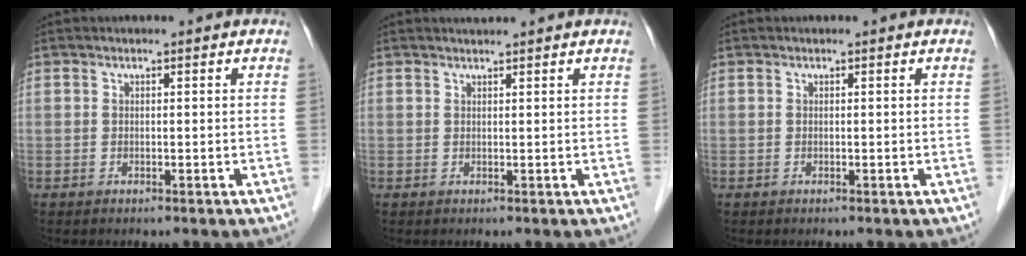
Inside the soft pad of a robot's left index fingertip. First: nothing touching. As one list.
[{"total": 1.7, "force": [1.6, -0.4, 0.4], "torque": [-0.008, 0.012, 0.029]}, {"total": 0.0}]